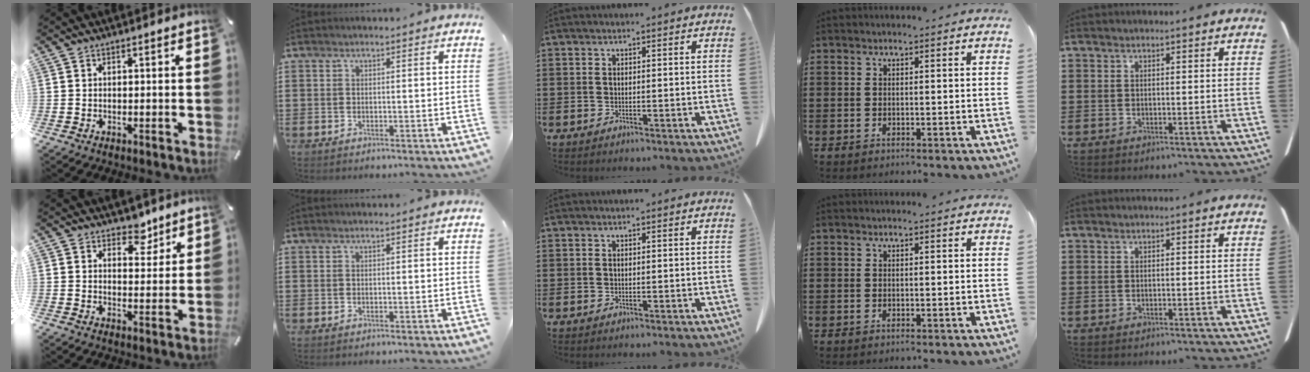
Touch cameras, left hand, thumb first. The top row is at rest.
{"thumb": {"total": 6.3, "force": [4.7, 3.9, 1.4], "torque": [0.010, -0.034, 0.076]}}